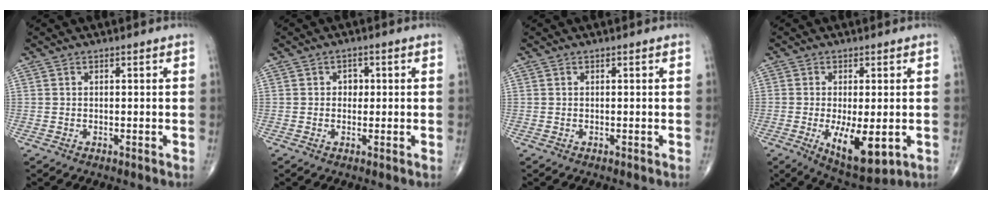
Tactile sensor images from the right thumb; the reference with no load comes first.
{"total": 2.0, "force": [0.2, 1.7, 1.0], "torque": [-0.001, 0.004, 0.000]}
{"total": 0.0}
{"total": 10.3, "force": [-2.4, 4.1, 9.2], "torque": [-0.142, -0.023, -0.028]}